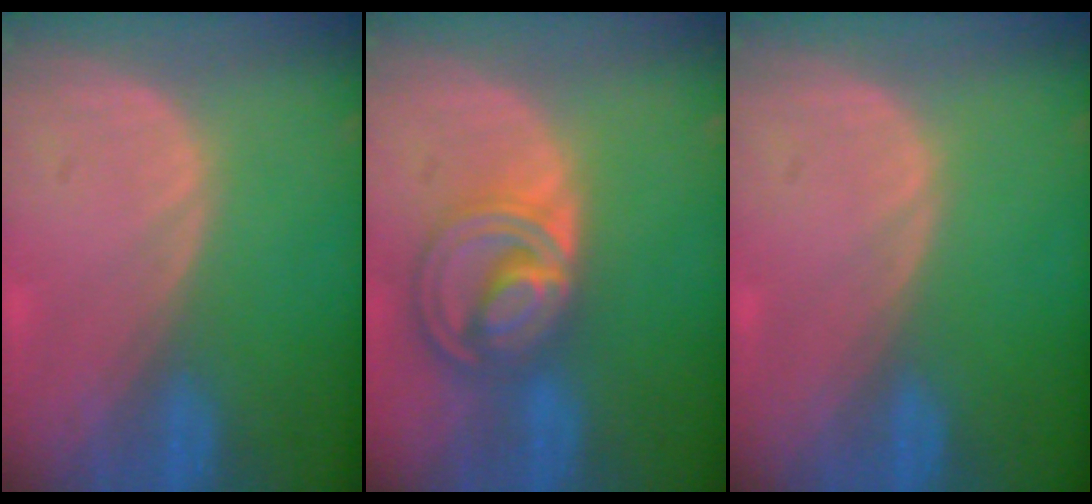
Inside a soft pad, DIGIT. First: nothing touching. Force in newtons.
{"total": 8.7, "press": 7.3, "slide": 4.7}
{"total": 0.0}